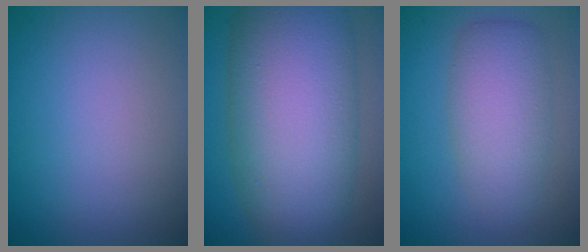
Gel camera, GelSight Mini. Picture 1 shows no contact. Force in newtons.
{"total": 13.8, "press": 13.8, "slide": 0.4}
{"total": 4.9, "press": 4.9, "slide": 0.3}